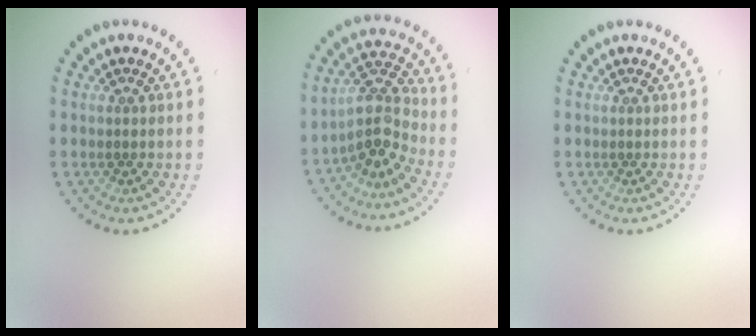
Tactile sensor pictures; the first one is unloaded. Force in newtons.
{"total": 3.7, "press": 2.9, "slide": 2.3}
{"total": 0.0}